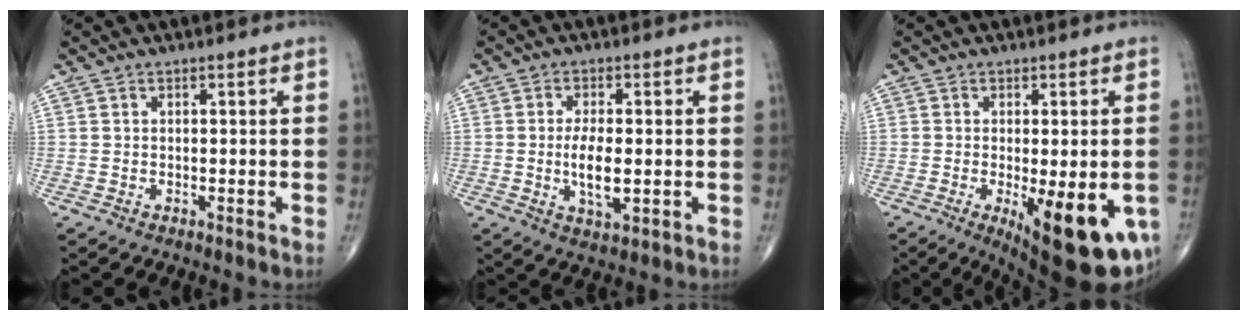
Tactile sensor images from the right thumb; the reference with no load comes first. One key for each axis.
{"total": 6.6, "fx": -0.7, "fy": 2.7, "fz": 6.0, "tx": -0.107, "ty": -0.011, "tz": -0.011}
{"total": 16.8, "fx": -5.6, "fy": 5.6, "fz": 14.8, "tx": -0.156, "ty": -0.020, "tz": -0.063}